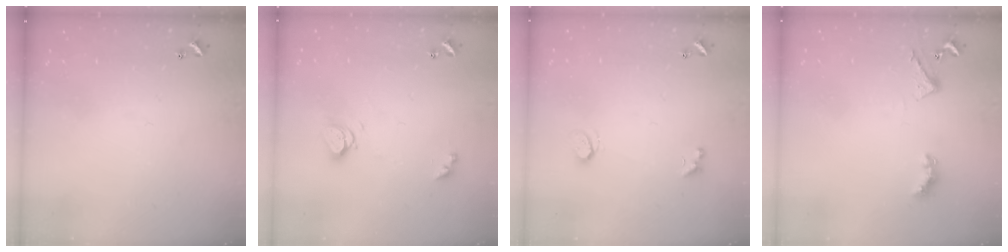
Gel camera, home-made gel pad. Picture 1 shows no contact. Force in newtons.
{"total": 5.7, "press": 5.6, "slide": 1.1}
{"total": 1.3, "press": 1.2, "slide": 0.5}
{"total": 2.8, "press": 2.8, "slide": 0.6}